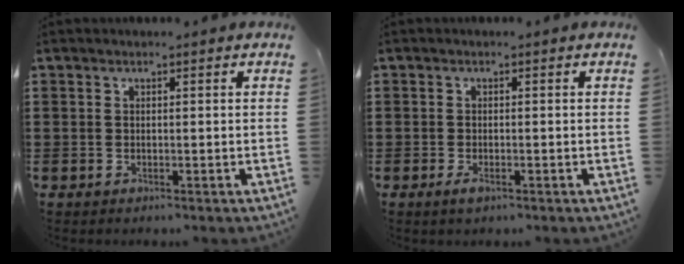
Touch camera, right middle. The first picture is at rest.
{"total": 0.9, "force": [0.0, 0.3, 0.8], "torque": [-0.015, -0.005, 0.003]}